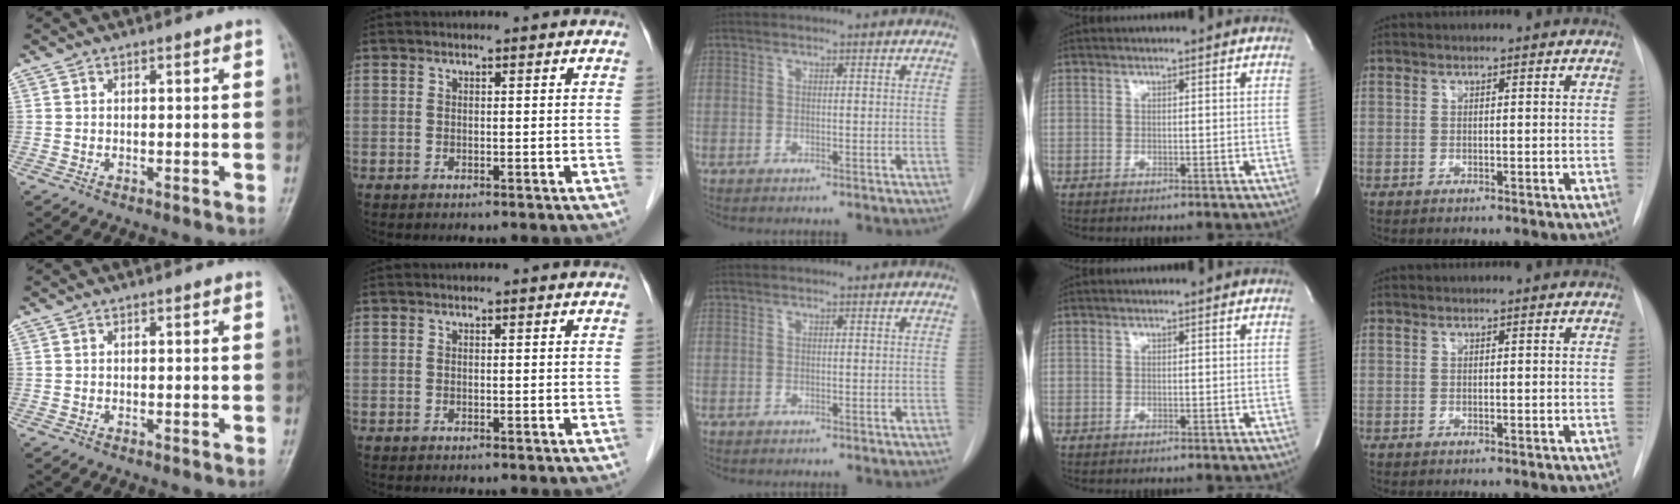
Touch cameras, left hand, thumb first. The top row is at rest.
{}